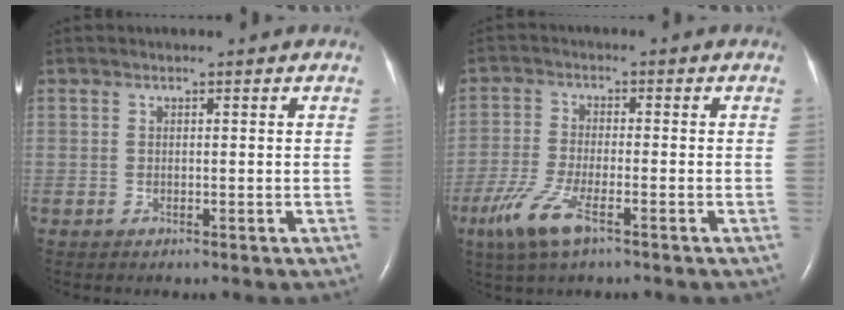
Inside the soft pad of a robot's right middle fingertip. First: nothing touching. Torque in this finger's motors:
{"motor_torque": [0.81, -0.59, 0.35, 0.06]}